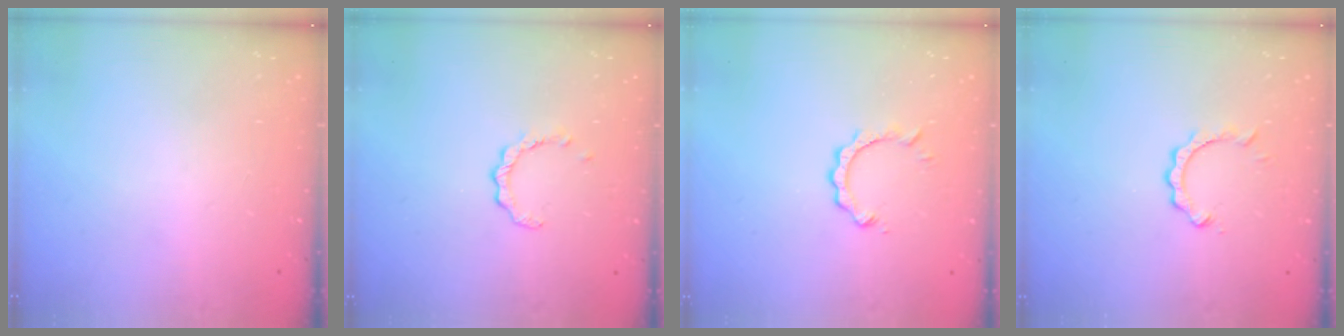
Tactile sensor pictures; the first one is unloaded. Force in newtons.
{"total": 2.4, "press": 2.4, "slide": 0.4}
{"total": 3.4, "press": 3.3, "slide": 0.4}
{"total": 2.0, "press": 2.0, "slide": 0.2}